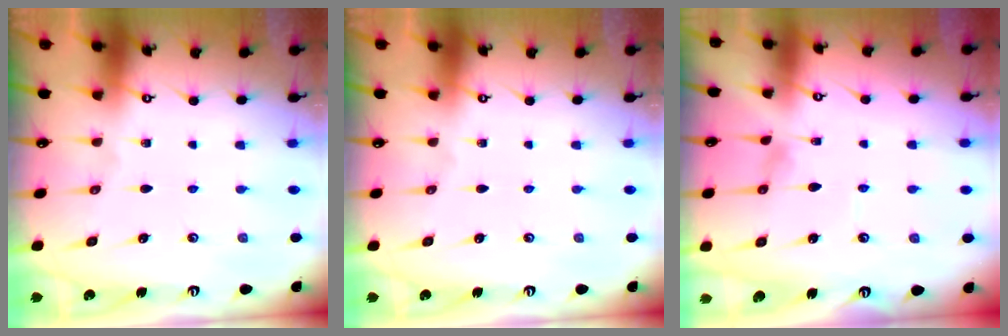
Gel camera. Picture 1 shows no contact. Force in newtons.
{"total": 0.0}
{"total": 0.9, "press": 0.9, "slide": 0.3}